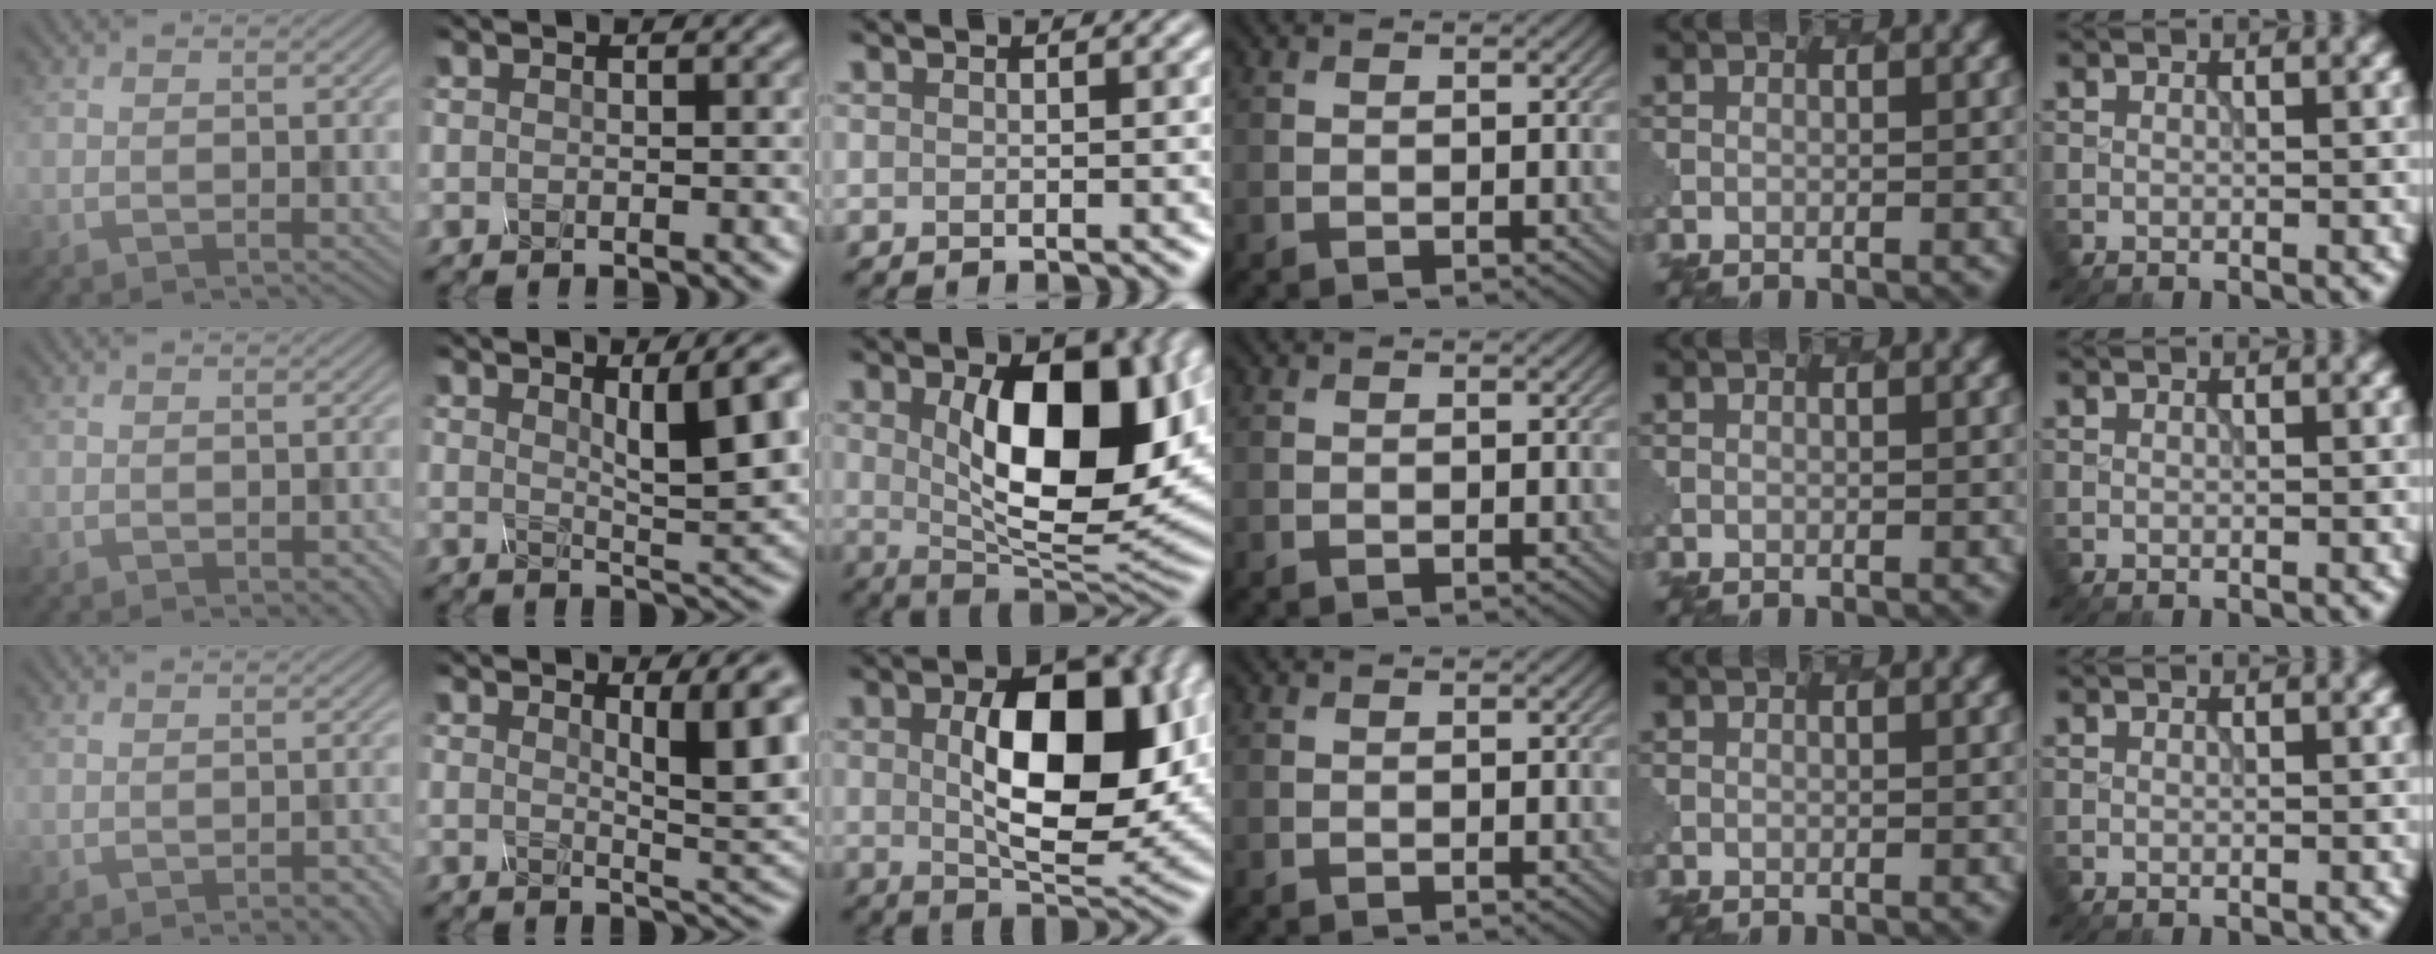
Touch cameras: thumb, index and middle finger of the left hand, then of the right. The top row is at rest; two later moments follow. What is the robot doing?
{"motion": "unscrew", "object": "spray bottle"}